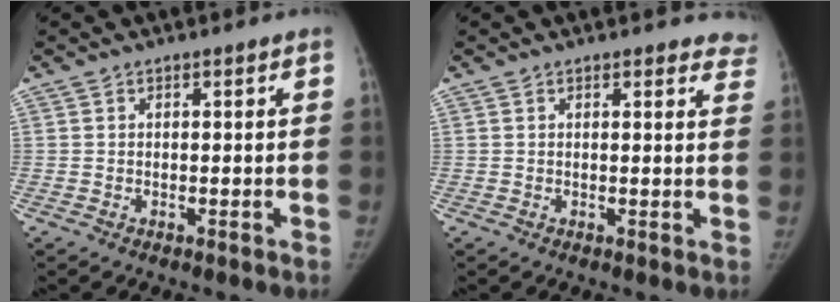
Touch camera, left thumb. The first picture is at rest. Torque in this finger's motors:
{"motor_torque": [-0.13, -0.05, 0.59, -0.24, 0.15]}